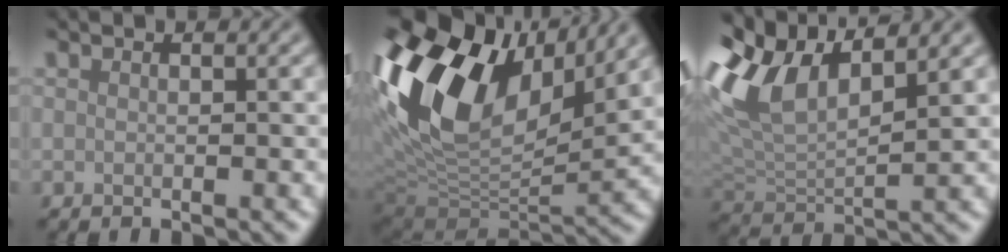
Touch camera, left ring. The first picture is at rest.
{"total": 15.8, "force": [5.2, 9.7, 11.3], "torque": [-0.253, 0.035, 0.089]}
{"total": 7.3, "force": [3.9, 3.5, 5.1], "torque": [-0.120, 0.014, 0.078]}